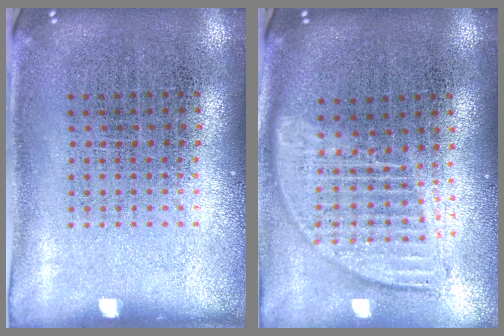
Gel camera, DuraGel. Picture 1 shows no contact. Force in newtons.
{"total": 1.8, "press": 1.5, "slide": 0.9}